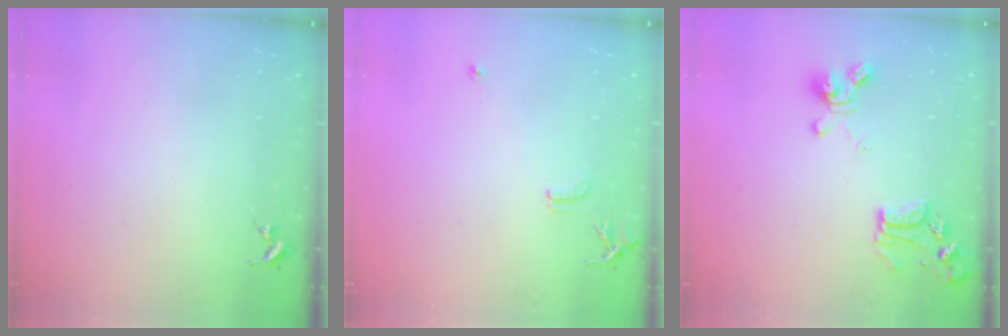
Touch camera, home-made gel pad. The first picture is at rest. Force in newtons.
{"total": 7.9, "press": 7.9, "slide": 0.7}
{"total": 14.6, "press": 14.6, "slide": 1.4}